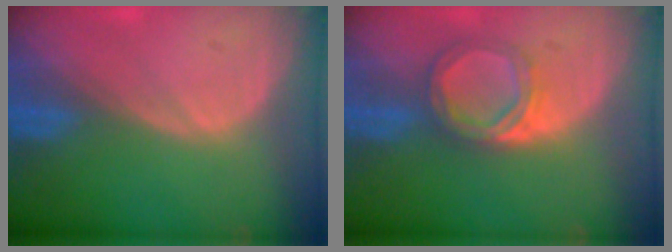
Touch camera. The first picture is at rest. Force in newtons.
{"total": 5.1, "press": 5.0, "slide": 1.0}